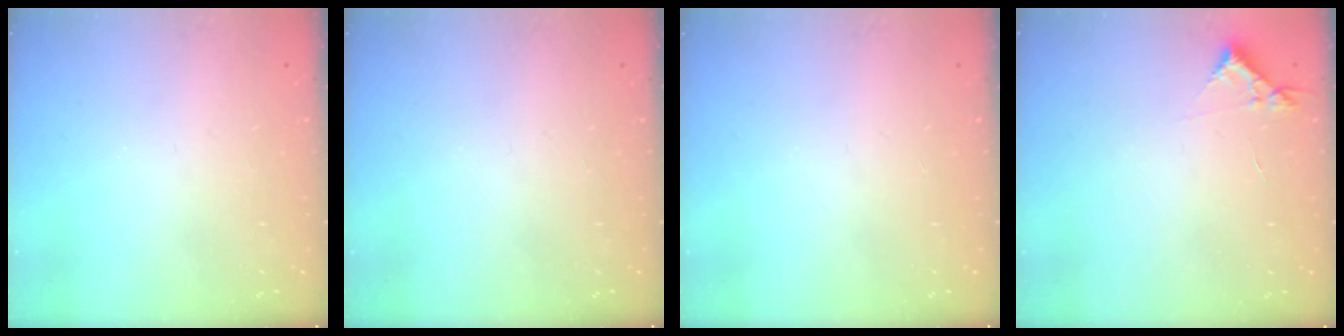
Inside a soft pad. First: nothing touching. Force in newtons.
{"total": 0.0}
{"total": 0.0}
{"total": 4.1, "press": 4.1, "slide": 0.5}